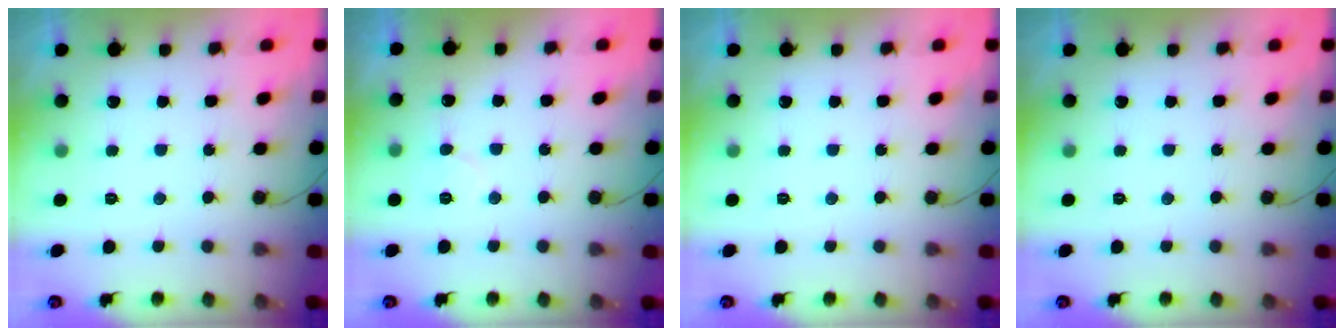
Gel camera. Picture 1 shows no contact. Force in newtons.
{"total": 4.4, "press": 4.3, "slide": 0.5}
{"total": 0.0}
{"total": 0.0}